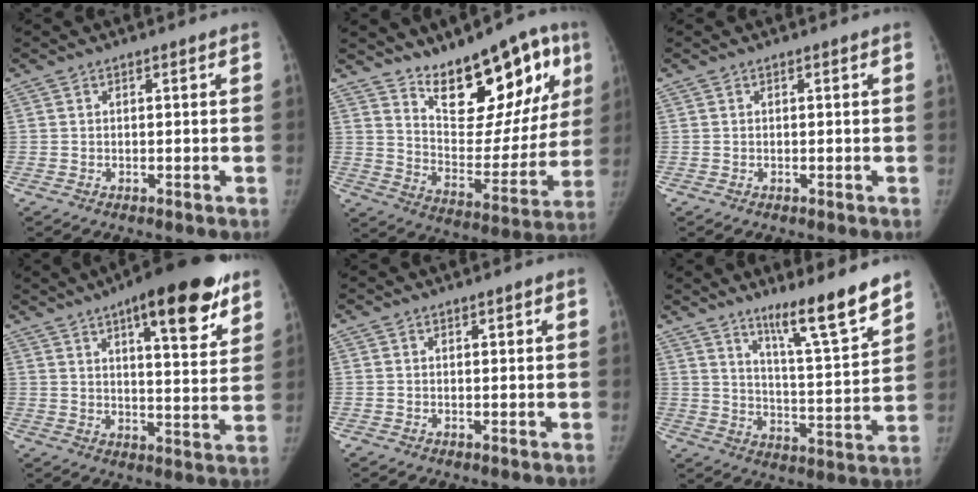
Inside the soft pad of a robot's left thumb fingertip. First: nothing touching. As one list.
[{"total": 20.4, "force": [12.0, 9.3, 13.6], "torque": [-0.123, -0.065, 0.189]}, {"total": 0.0}, {"total": 19.7, "force": [11.4, 5.8, 15.0], "torque": [-0.184, -0.039, 0.161]}, {"total": 0.7, "force": [0.3, 0.4, 0.5], "torque": [0.001, 0.001, 0.003]}, {"total": 13.5, "force": [10.3, 1.0, 8.7], "torque": [-0.121, -0.081, 0.167]}]